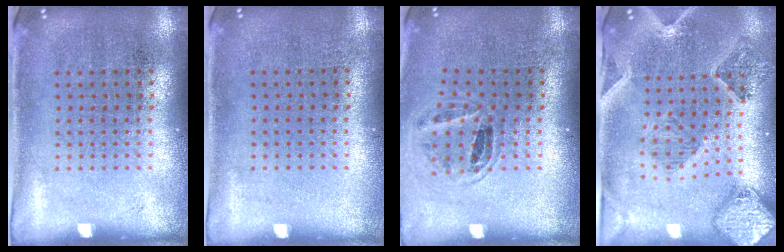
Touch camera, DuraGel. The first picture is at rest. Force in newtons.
{"total": 0.0}
{"total": 0.9, "press": 0.9, "slide": 0.2}
{"total": 1.7, "press": 1.6, "slide": 0.4}